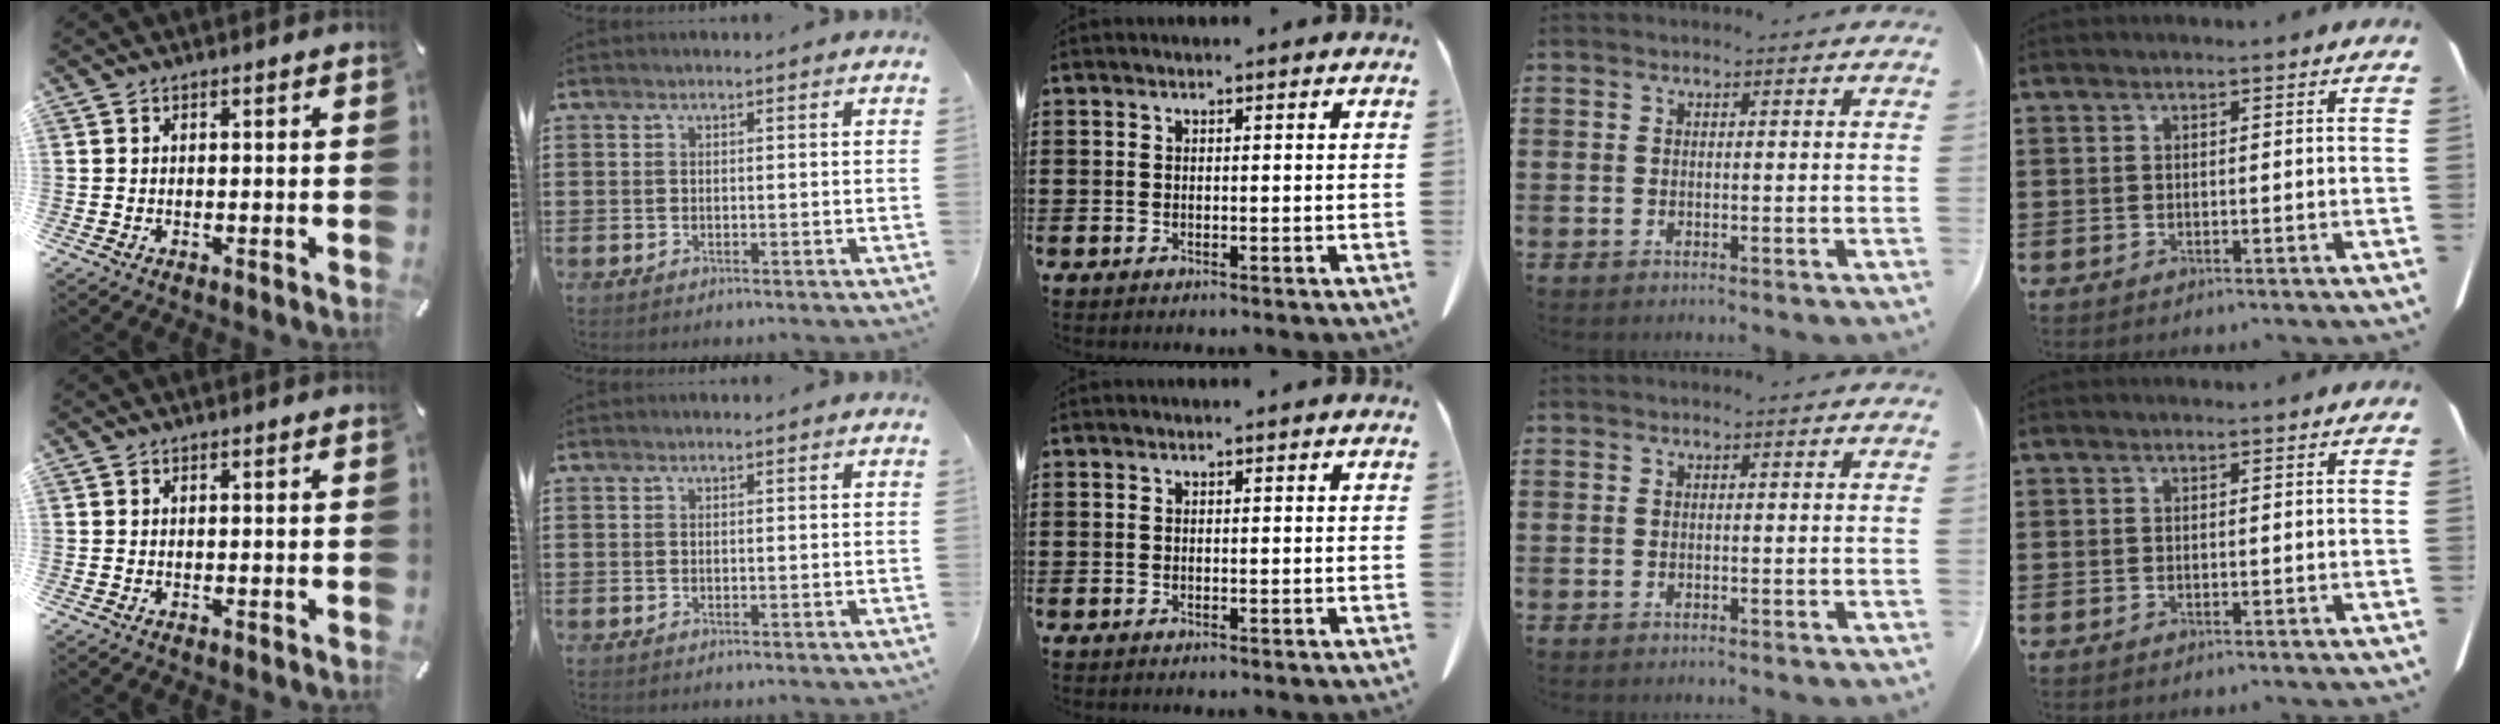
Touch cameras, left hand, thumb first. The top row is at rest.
{}